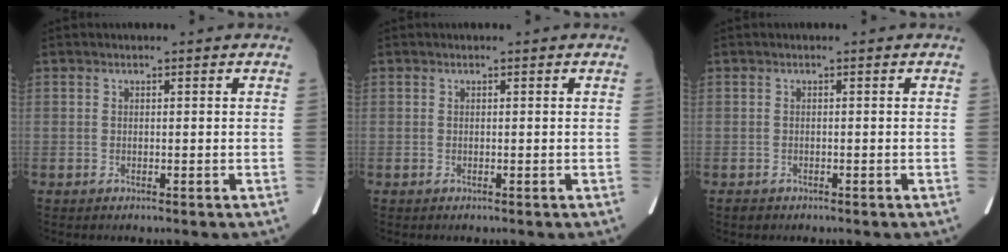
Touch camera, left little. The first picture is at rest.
{"total": 0.0}
{"total": 1.0, "force": [-0.8, 0.6, 0.2], "torque": [-0.009, -0.001, -0.010]}